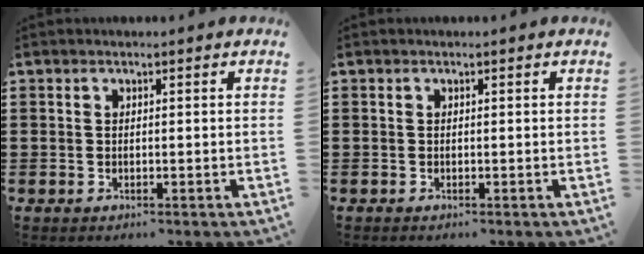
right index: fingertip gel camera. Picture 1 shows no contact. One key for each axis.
{"total": 0.0}